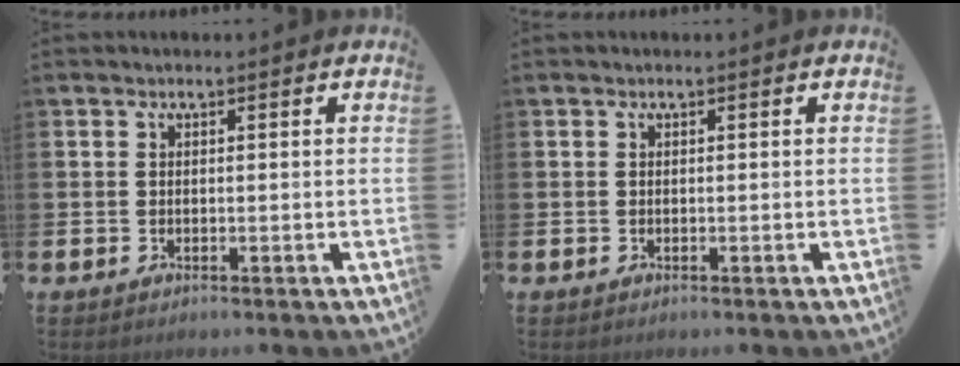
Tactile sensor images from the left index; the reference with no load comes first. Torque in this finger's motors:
{"motor_torque": [-0.01, 0.01, 0.00, 0.00]}